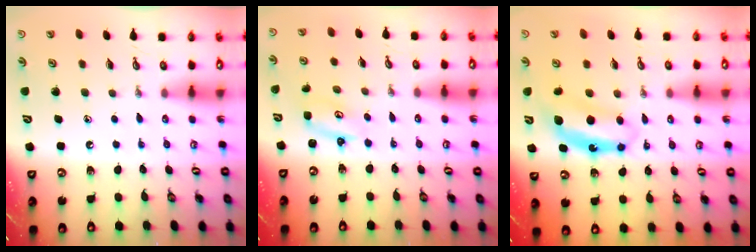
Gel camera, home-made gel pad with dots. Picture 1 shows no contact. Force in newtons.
{"total": 2.6, "press": 2.5, "slide": 0.3}
{"total": 7.7, "press": 7.7, "slide": 0.4}